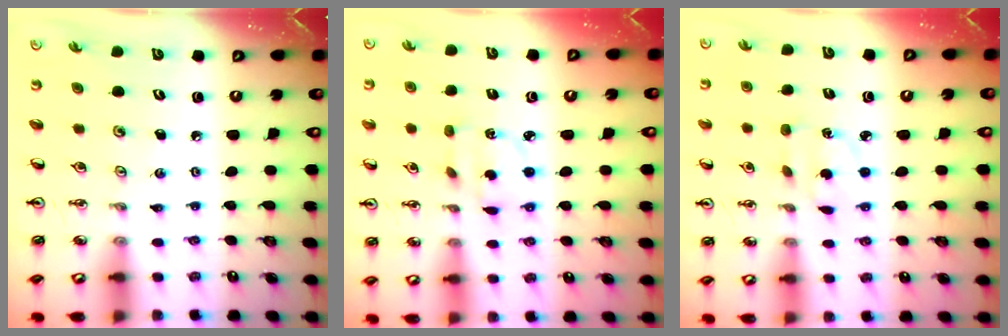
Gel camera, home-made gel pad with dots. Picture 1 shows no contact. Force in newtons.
{"total": 2.6, "press": 2.5, "slide": 0.3}
{"total": 3.3, "press": 3.3, "slide": 0.4}